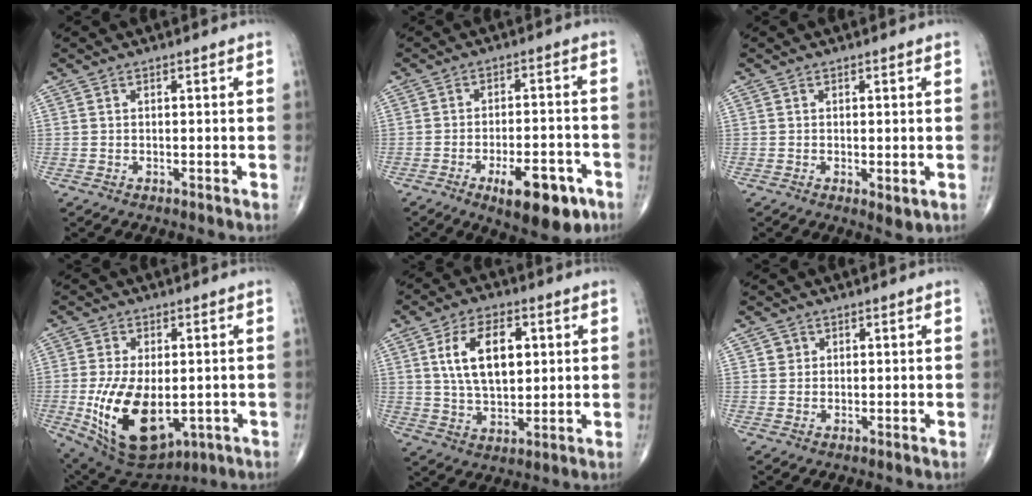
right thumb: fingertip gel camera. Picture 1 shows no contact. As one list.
[{"total": 12.4, "force": [-6.3, 4.9, 9.6], "torque": [-0.122, 0.024, -0.083]}, {"total": 2.3, "force": [-0.4, 1.0, 2.1], "torque": [-0.030, -0.009, -0.002]}, {"total": 17.4, "force": [-3.3, 9.7, 14.1], "torque": [-0.255, -0.013, -0.025]}, {"total": 12.6, "force": [3.1, 7.2, 9.9], "torque": [-0.155, -0.006, 0.056]}, {"total": 1.7, "force": [0.6, 1.5, 0.2], "torque": [0.008, -0.001, 0.005]}]